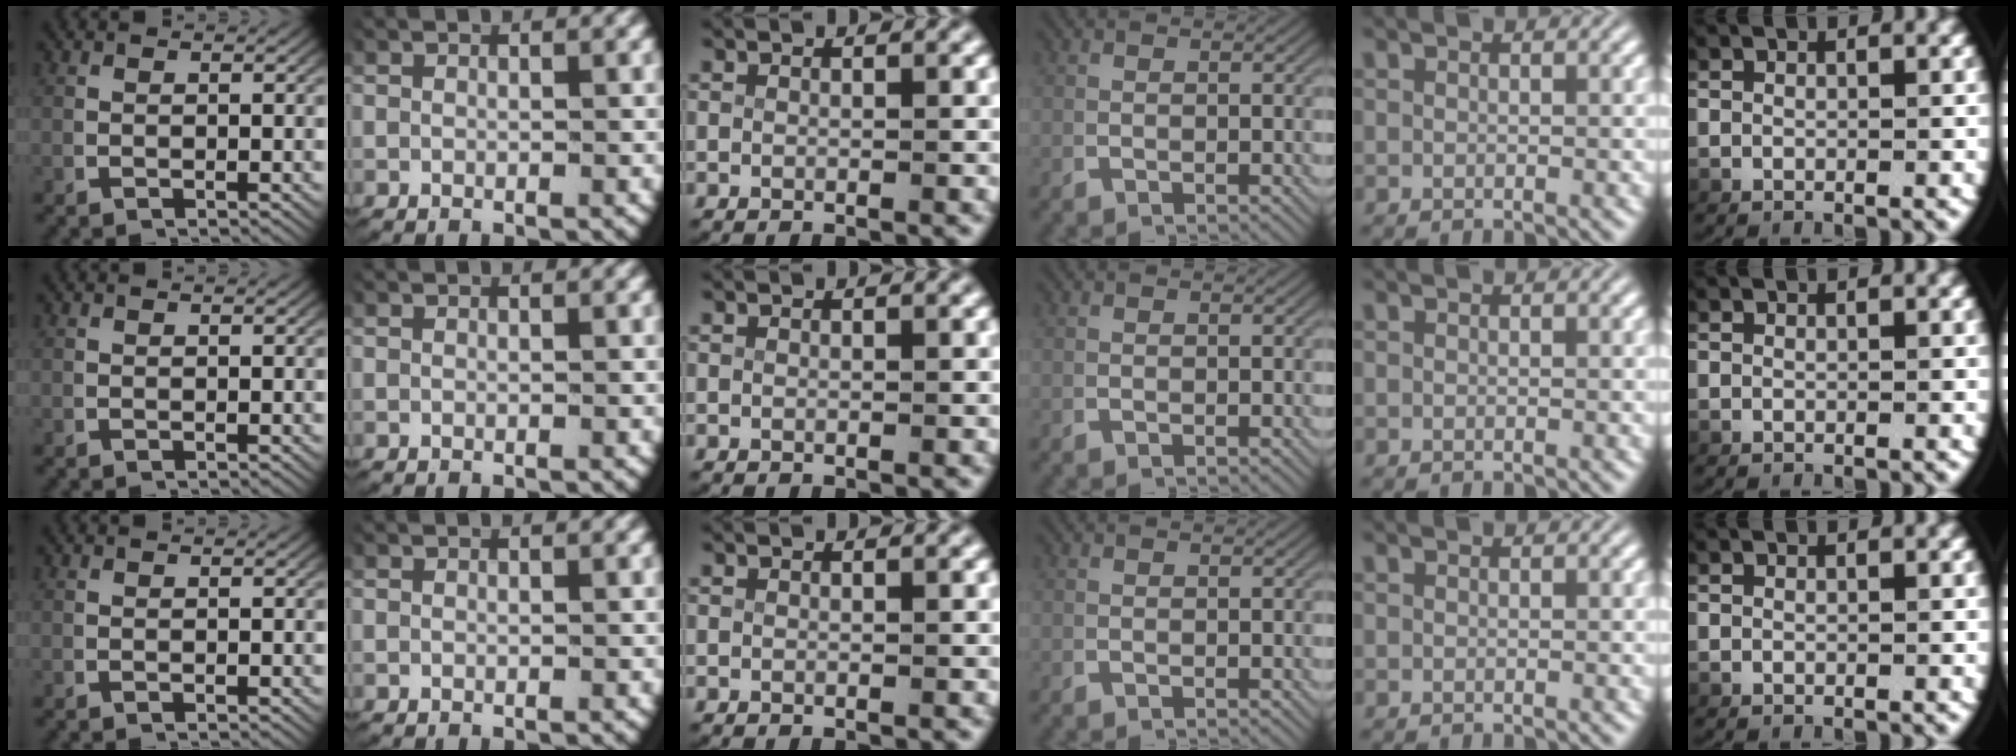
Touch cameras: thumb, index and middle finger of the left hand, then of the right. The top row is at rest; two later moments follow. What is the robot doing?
{"motion": "lift_and_place", "object": "coat"}